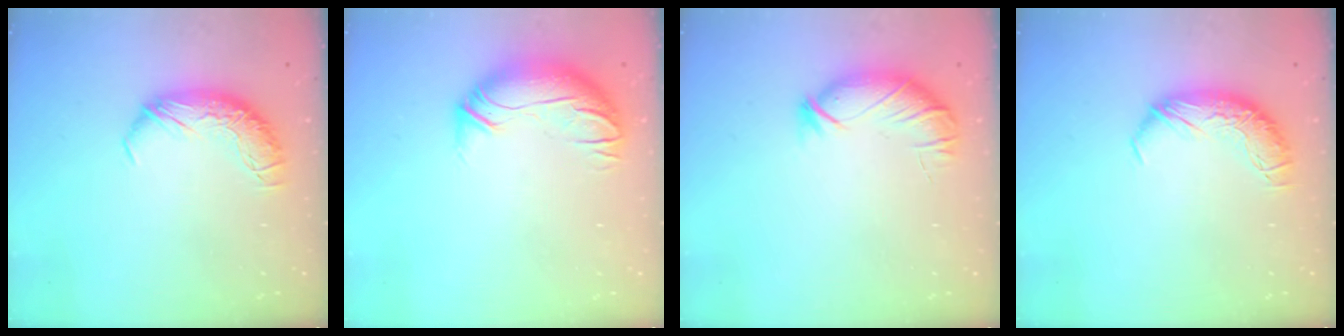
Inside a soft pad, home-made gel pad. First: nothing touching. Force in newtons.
{"total": 2.9, "press": 0.3, "slide": 2.9}
{"total": 3.6, "press": 3.5, "slide": 0.8}
{"total": 0.0}